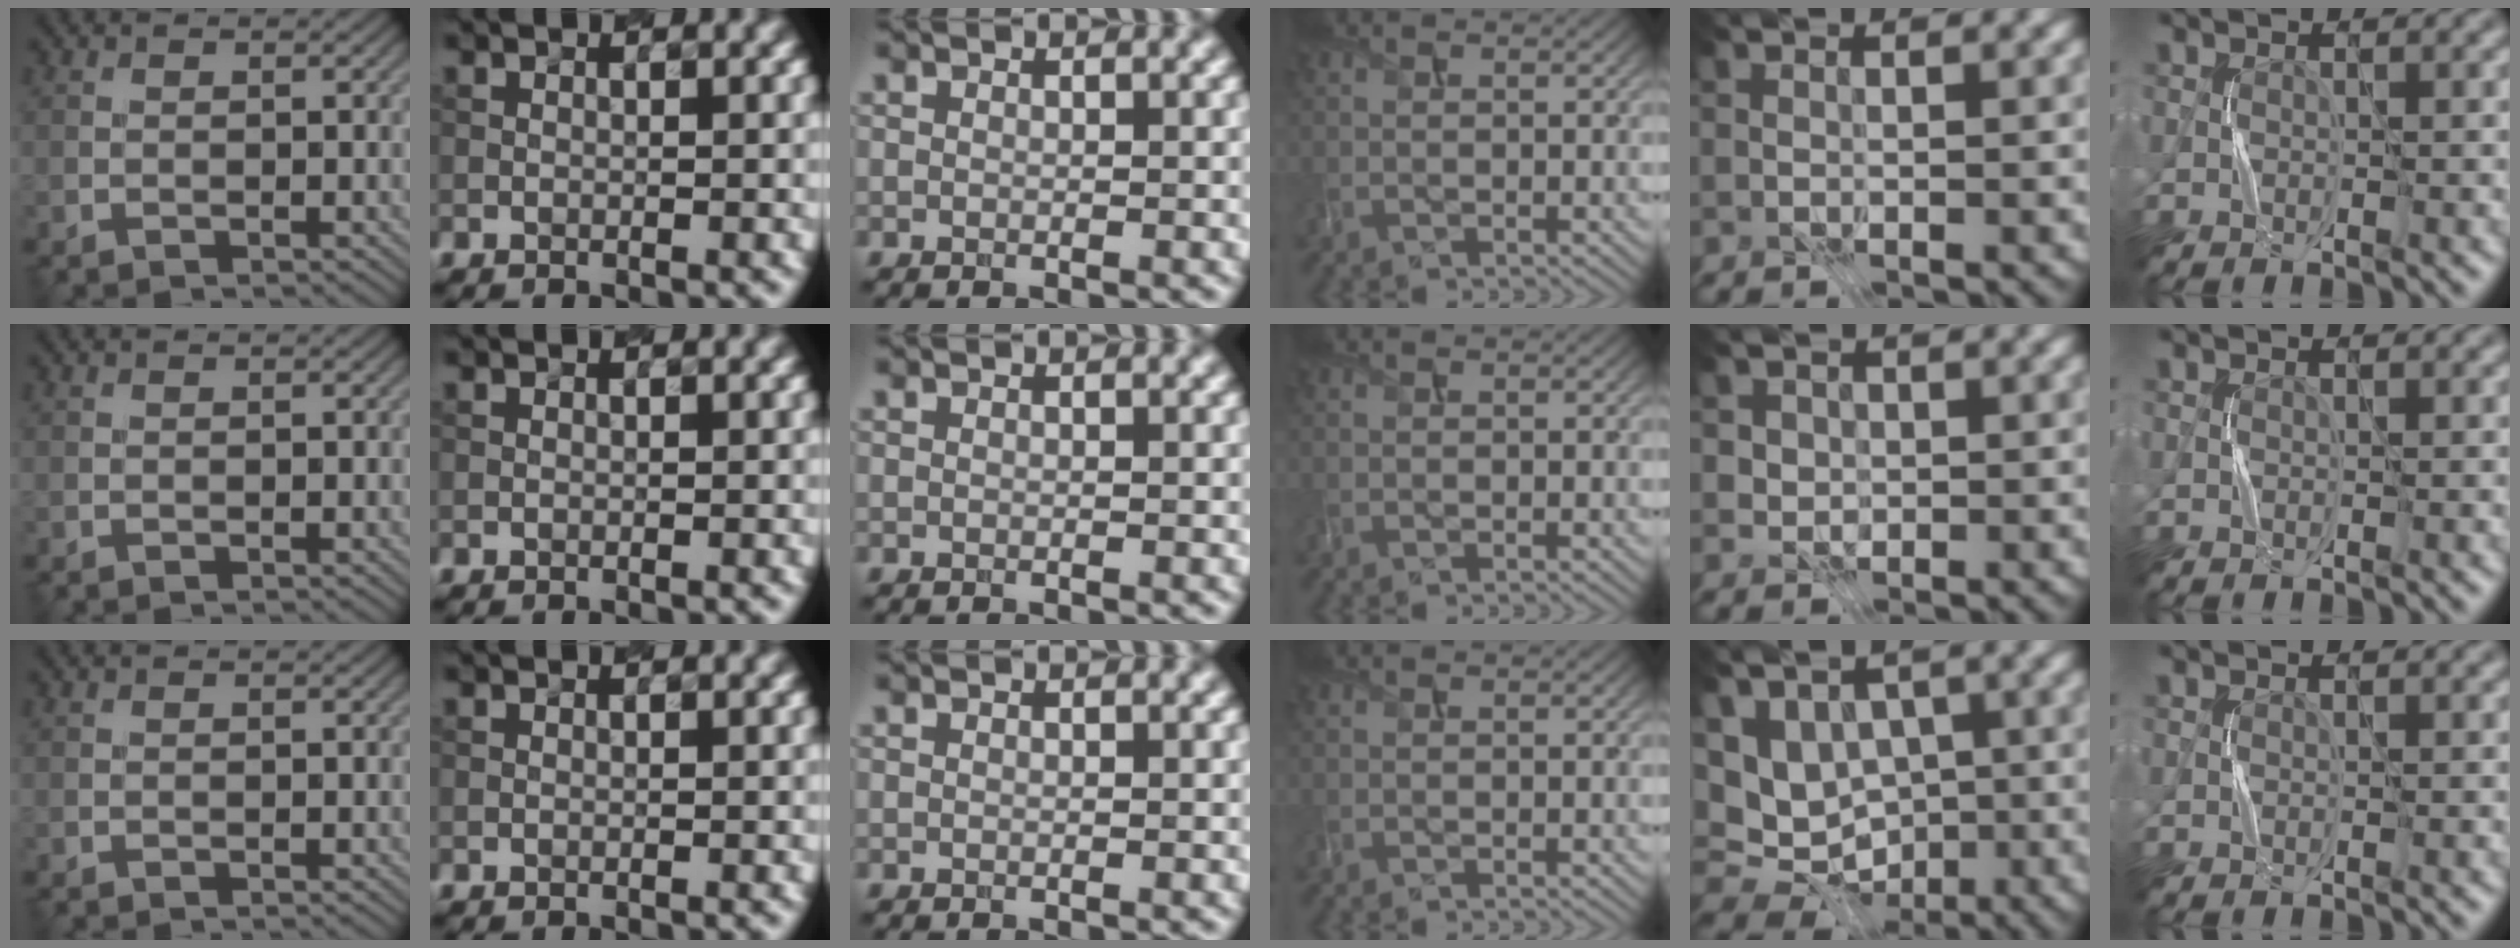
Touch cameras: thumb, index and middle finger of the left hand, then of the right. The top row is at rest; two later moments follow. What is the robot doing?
{"motion": "press", "object": "joystick"}